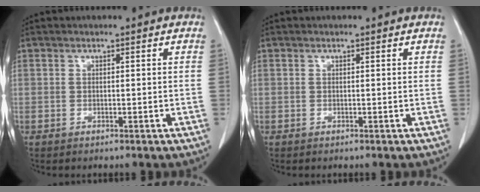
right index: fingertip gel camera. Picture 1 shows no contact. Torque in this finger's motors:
{"motor_torque": [0.00, -0.08, -0.02, 0.01]}